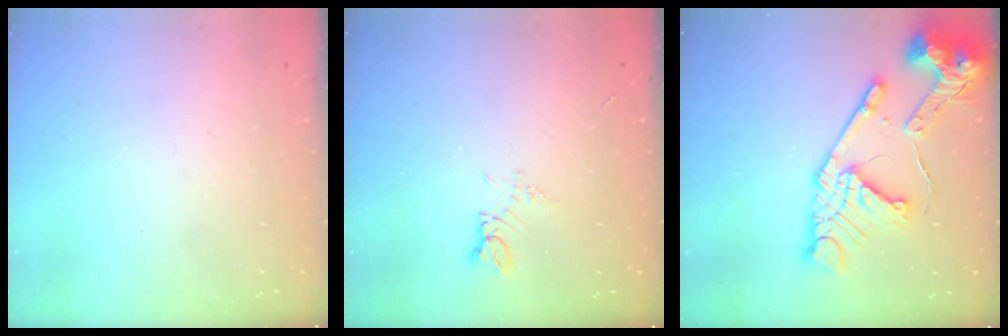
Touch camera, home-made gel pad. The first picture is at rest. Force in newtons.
{"total": 4.3, "press": 4.3, "slide": 0.6}
{"total": 20.3, "press": 20.2, "slide": 1.9}